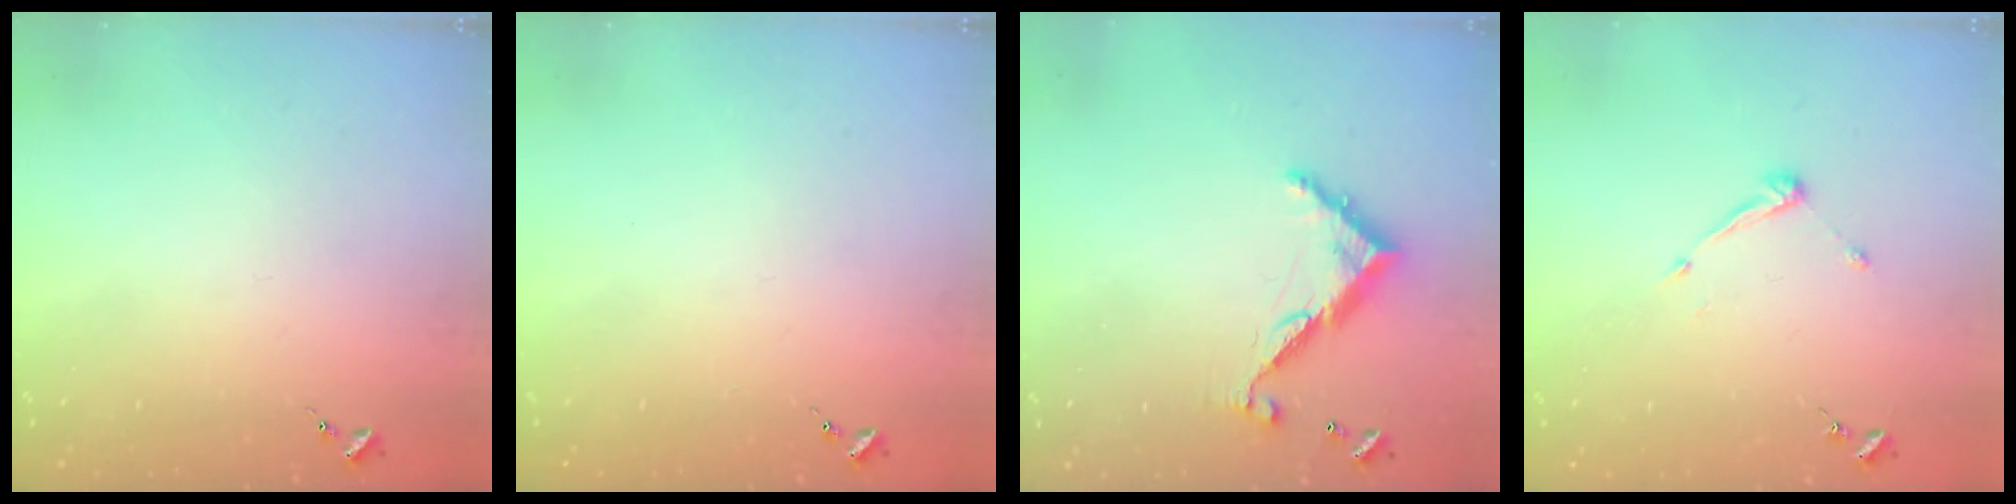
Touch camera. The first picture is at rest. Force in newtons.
{"total": 0.0}
{"total": 9.2, "press": 9.2, "slide": 0.6}
{"total": 6.6, "press": 6.6, "slide": 0.5}